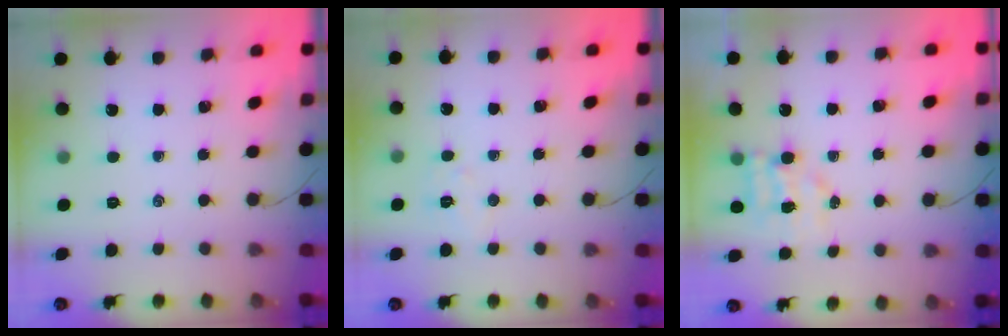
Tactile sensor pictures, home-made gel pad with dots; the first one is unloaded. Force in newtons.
{"total": 4.8, "press": 4.7, "slide": 0.9}
{"total": 4.5, "press": 4.5, "slide": 0.5}